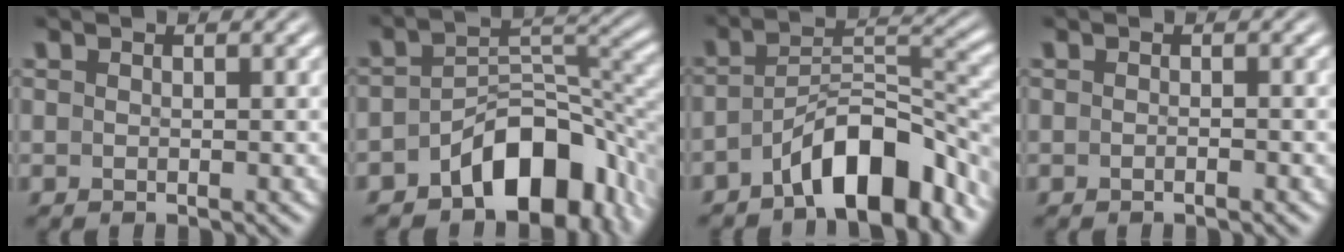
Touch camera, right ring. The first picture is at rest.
{"total": 10.1, "force": [-5.8, 5.3, 6.4], "torque": [-0.096, -0.019, -0.080]}
{"total": 7.9, "force": [-4.8, 3.0, 5.5], "torque": [-0.068, -0.009, -0.068]}
{"total": 0.6, "force": [-0.5, -0.2, 0.1], "torque": [-0.002, 0.005, -0.012]}